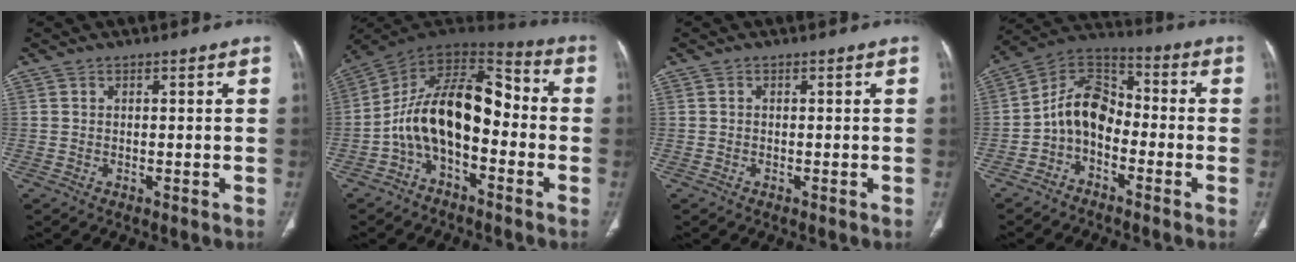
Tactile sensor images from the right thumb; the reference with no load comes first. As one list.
[{"total": 16.4, "force": [-3.1, 9.0, 13.3], "torque": [-0.204, 0.080, -0.066]}, {"total": 0.0}, {"total": 10.0, "force": [-3.0, 7.0, 6.6], "torque": [-0.097, 0.064, -0.073]}]